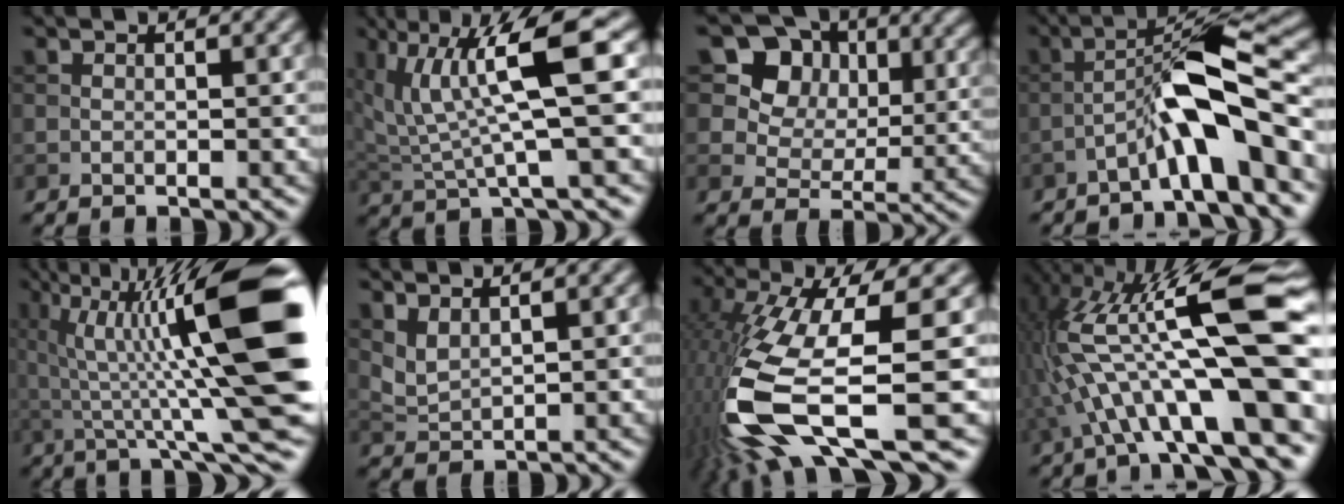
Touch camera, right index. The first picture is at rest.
{"total": 8.3, "force": [2.8, 1.7, 7.7], "torque": [-0.143, -0.001, 0.057]}
{"total": 14.6, "force": [7.7, 10.4, 6.8], "torque": [-0.165, 0.040, 0.148]}
{"total": 7.7, "force": [-3.4, 1.0, 6.8], "torque": [-0.114, 0.025, -0.063]}
{"total": 14.9, "force": [3.7, 2.5, 14.3], "torque": [-0.206, 0.014, 0.064]}
{"total": 2.0, "force": [1.4, 0.7, 1.2], "torque": [-0.034, -0.003, 0.035]}
{"total": 13.4, "force": [-4.5, 3.5, 12.0], "torque": [-0.258, -0.016, -0.076]}
{"total": 15.3, "force": [-0.7, 4.1, 14.8], "torque": [-0.253, 0.023, -0.002]}